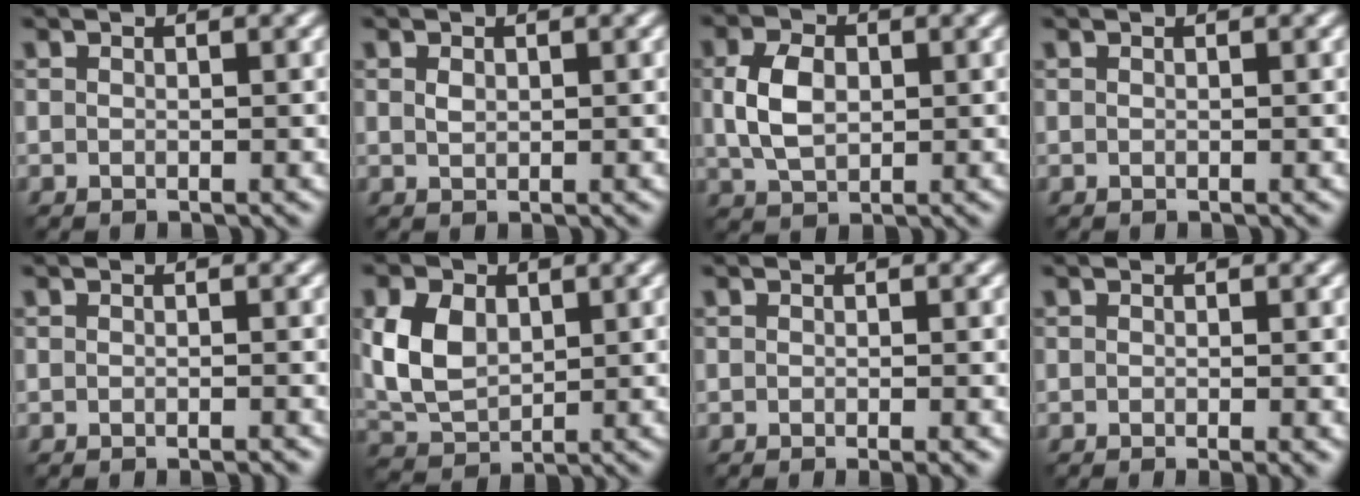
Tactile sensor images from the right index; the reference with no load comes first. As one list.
[{"total": 0.0}, {"total": 3.7, "force": [0.0, 2.7, 2.6], "torque": [-0.068, 0.010, 0.009]}, {"total": 0.0}, {"total": 1.2, "force": [-0.7, 0.5, 0.9], "torque": [-0.001, 0.004, -0.016]}, {"total": 5.0, "force": [0.7, 3.6, 3.4], "torque": [-0.085, 0.014, 0.020]}, {"total": 2.0, "force": [-0.6, 0.6, 1.8], "torque": [-0.010, 0.002, -0.009]}, {"total": 1.9, "force": [-0.4, 0.5, 1.8], "torque": [-0.014, 0.001, -0.006]}]